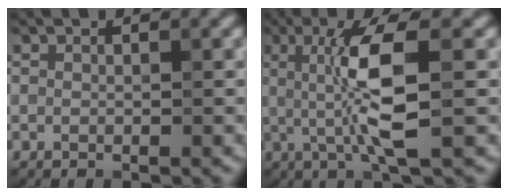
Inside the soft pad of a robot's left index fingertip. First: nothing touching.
{"total": 6.1, "force": [0.4, 1.1, 6.0], "torque": [-0.122, -0.003, 0.008]}